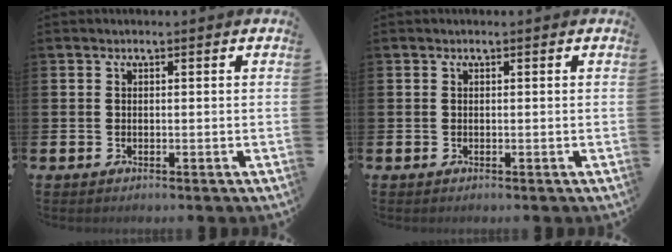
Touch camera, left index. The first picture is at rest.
{"total": 0.0}